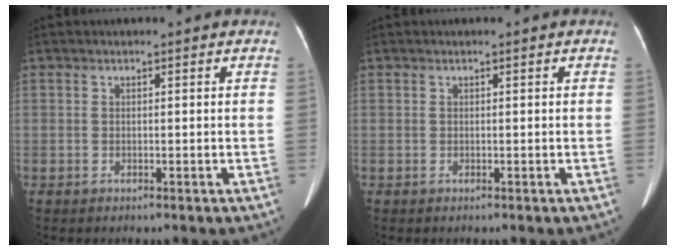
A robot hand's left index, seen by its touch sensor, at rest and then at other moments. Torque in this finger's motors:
{"motor_torque": [-0.97, 1.17, -0.15, 0.00]}